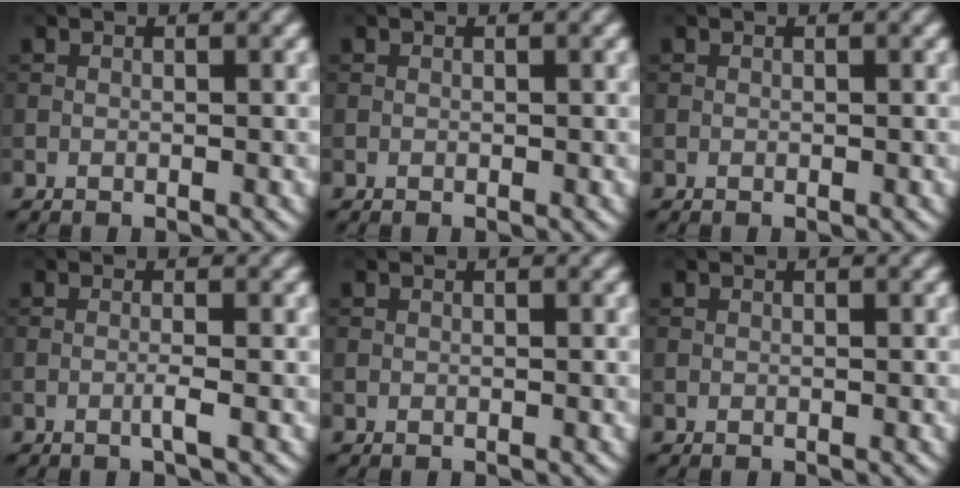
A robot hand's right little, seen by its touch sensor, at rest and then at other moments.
{"total": 0.0}
{"total": 0.0}
{"total": 1.3, "force": [-0.4, 0.1, 1.2], "torque": [-0.021, 0.002, -0.012]}
{"total": 0.0}
{"total": 0.0}